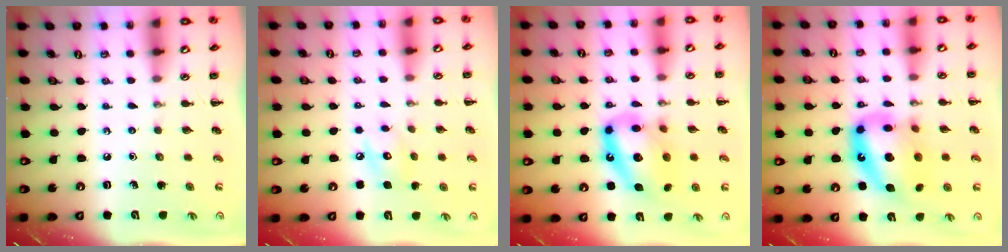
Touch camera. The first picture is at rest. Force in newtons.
{"total": 8.0, "press": 8.0, "slide": 0.9}
{"total": 16.1, "press": 15.7, "slide": 3.4}
{"total": 16.1, "press": 15.6, "slide": 4.2}